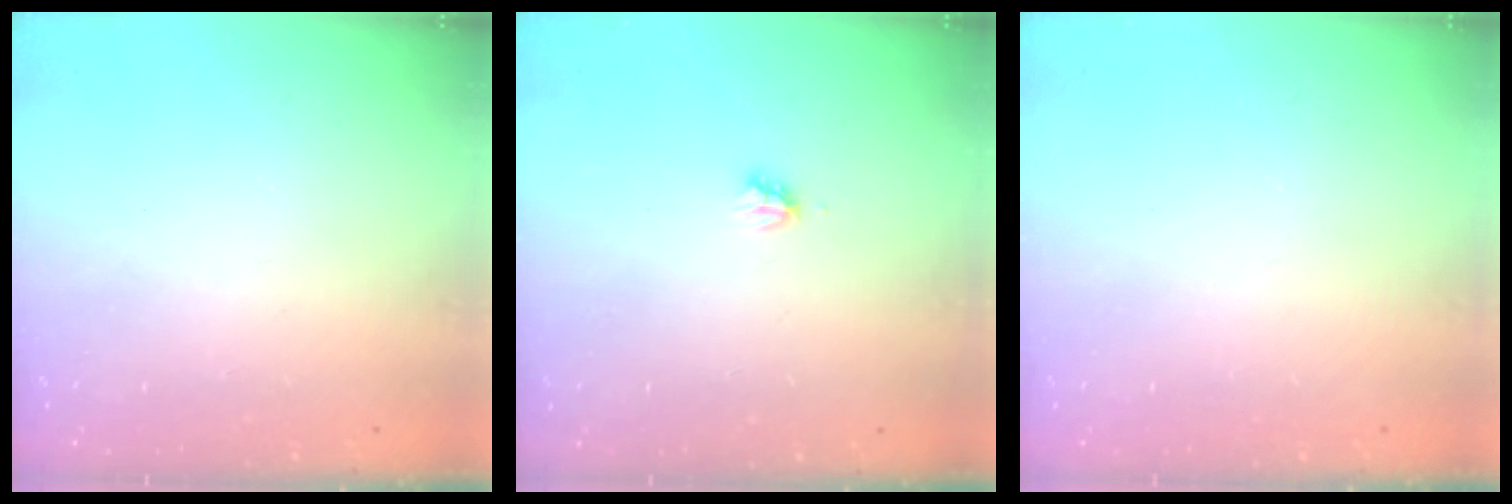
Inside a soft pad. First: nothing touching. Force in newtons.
{"total": 2.7, "press": 2.7, "slide": 0.2}
{"total": 0.0}